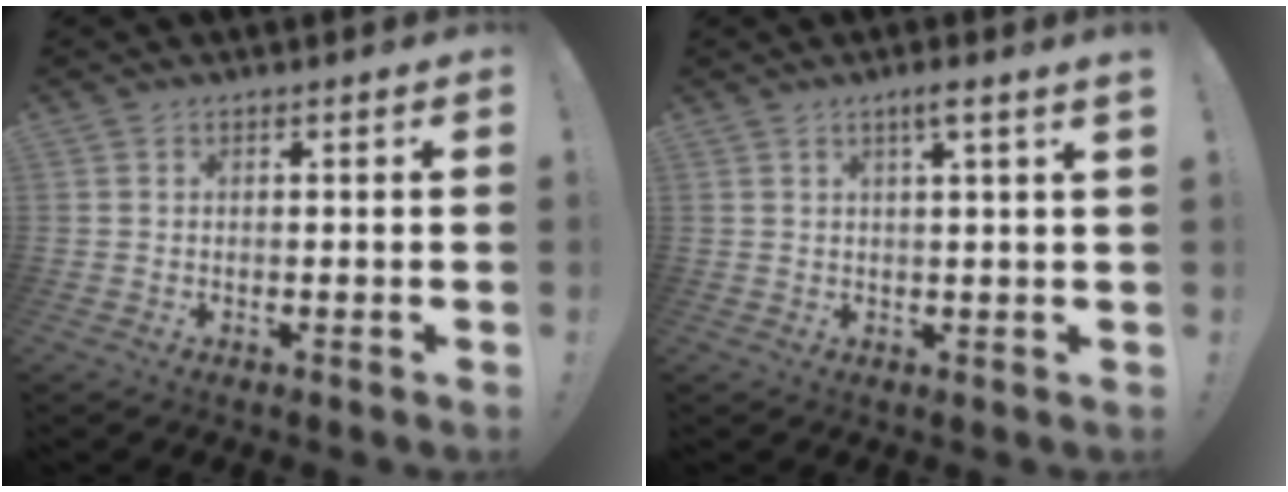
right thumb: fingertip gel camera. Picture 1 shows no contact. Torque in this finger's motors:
{"motor_torque": [0.00, 0.00, 0.18, 0.17, 0.00]}